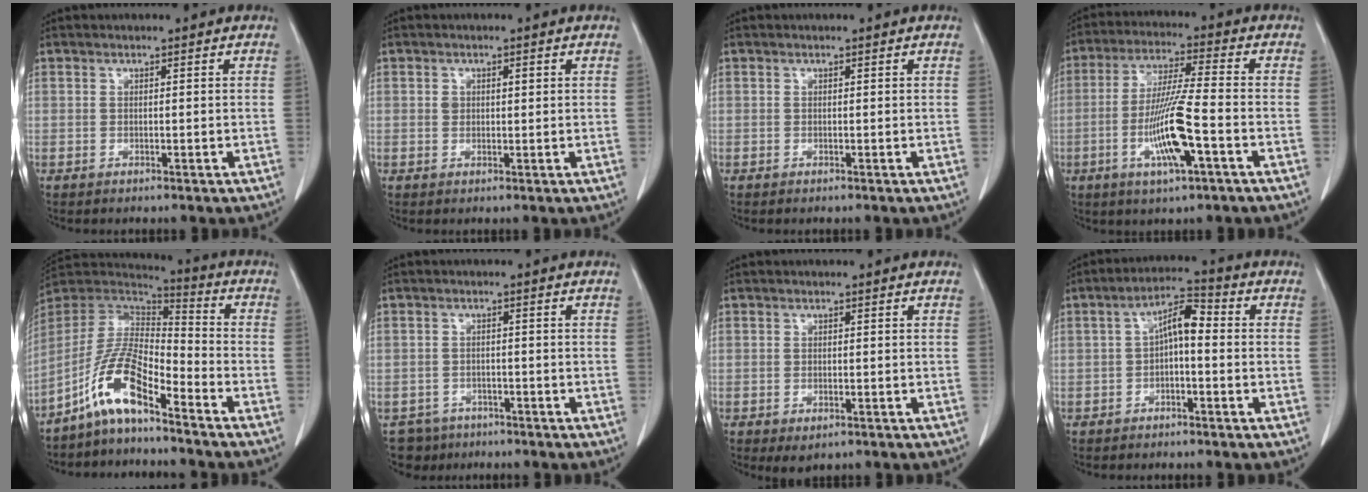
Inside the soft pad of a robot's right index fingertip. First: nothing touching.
{"total": 1.5, "force": [0.5, 1.1, 0.9], "torque": [-0.016, 0.010, 0.013]}
{"total": 0.0}
{"total": 11.1, "force": [-3.5, 0.4, 10.5], "torque": [-0.206, -0.009, -0.064]}
{"total": 10.8, "force": [-7.2, 2.2, 7.7], "torque": [-0.168, 0.015, -0.141]}
{"total": 4.3, "force": [-3.0, 3.0, -0.5], "torque": [0.012, 0.008, -0.047]}
{"total": 2.2, "force": [-1.1, 1.1, 1.6], "torque": [-0.024, -0.004, -0.004]}
{"total": 5.8, "force": [-0.1, 2.0, 5.5], "torque": [-0.098, 0.027, -0.007]}